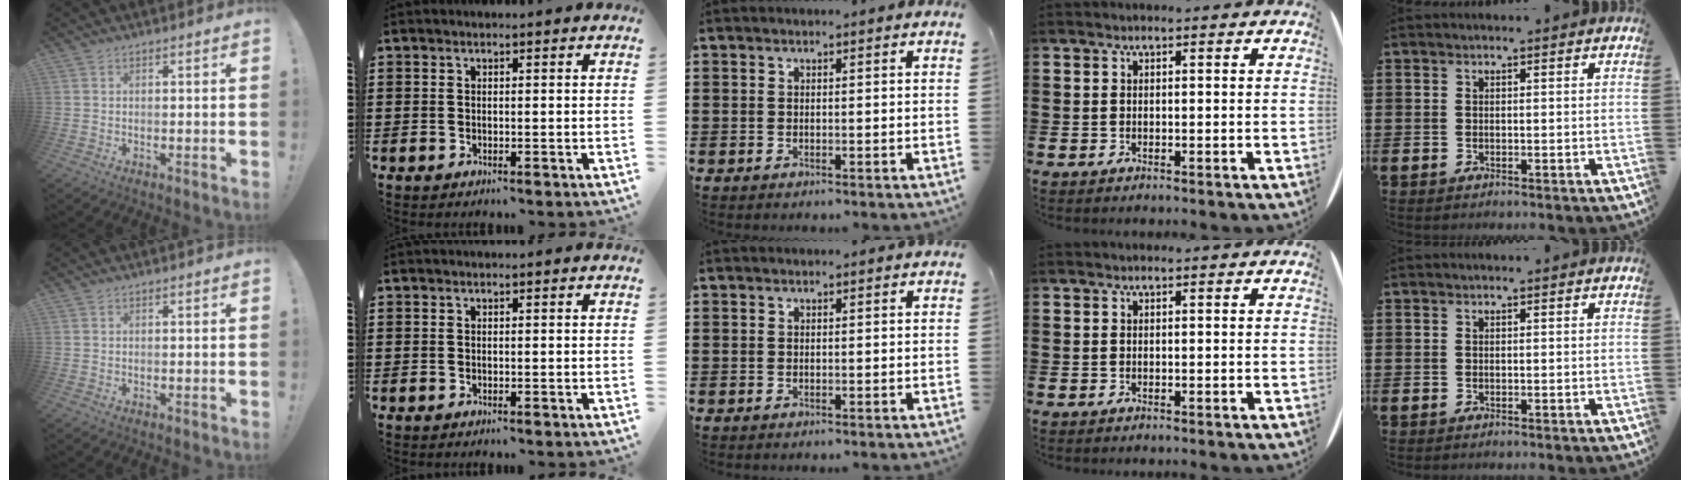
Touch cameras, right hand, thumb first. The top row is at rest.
{}